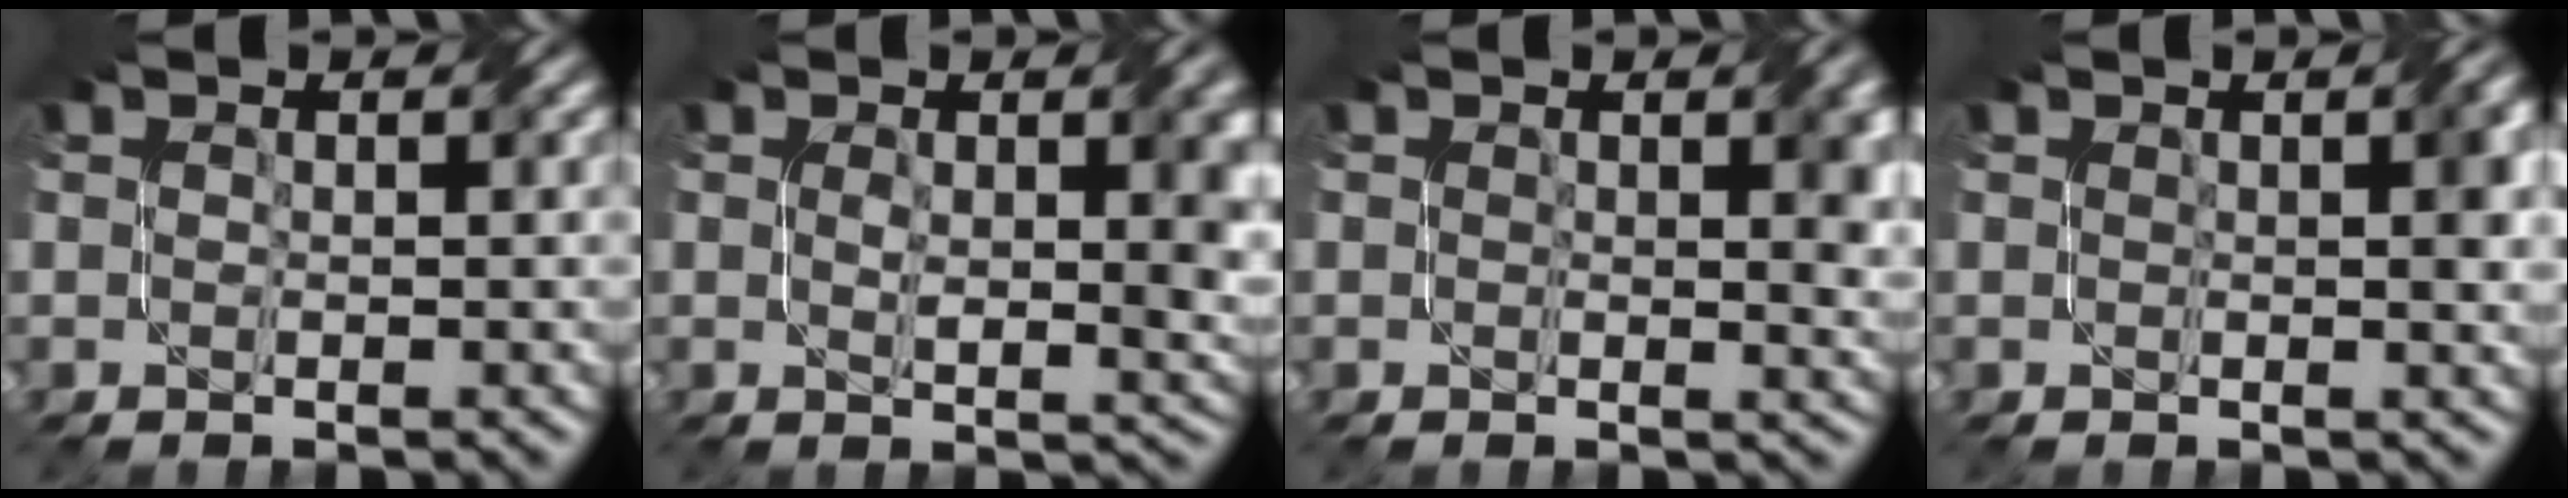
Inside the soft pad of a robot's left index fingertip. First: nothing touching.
{"total": 4.6, "force": [0.7, 1.8, 4.1], "torque": [-0.058, -0.003, 0.016]}
{"total": 3.3, "force": [0.8, 1.4, 2.8], "torque": [-0.031, -0.002, 0.013]}
{"total": 2.3, "force": [0.6, 0.6, 2.2], "torque": [-0.026, 0.005, 0.010]}